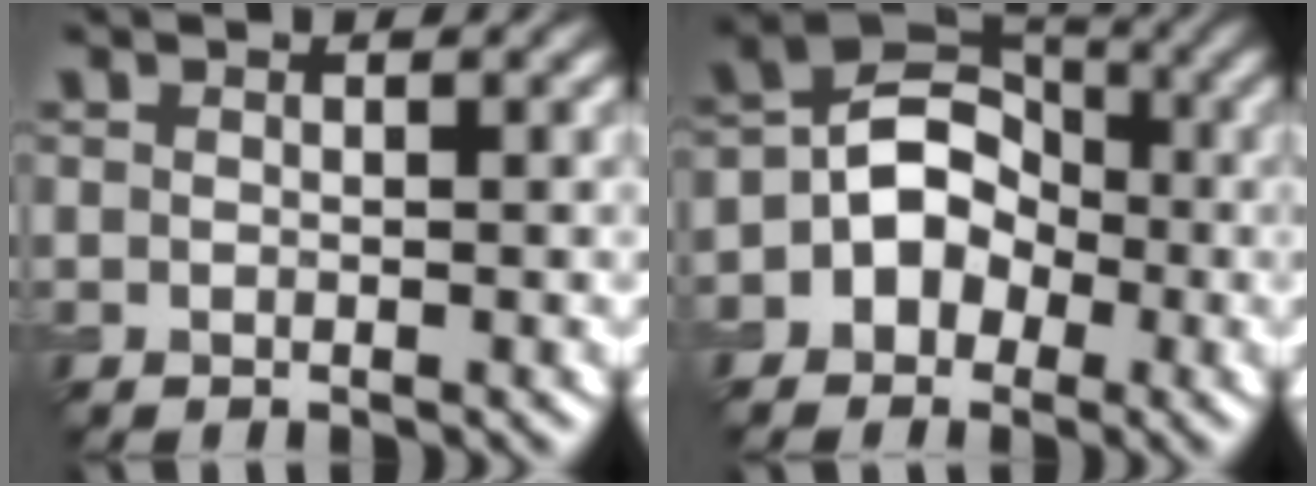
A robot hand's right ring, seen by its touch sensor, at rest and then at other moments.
{"total": 6.2, "force": [-1.1, 5.2, 3.2], "torque": [-0.015, 0.018, -0.039]}